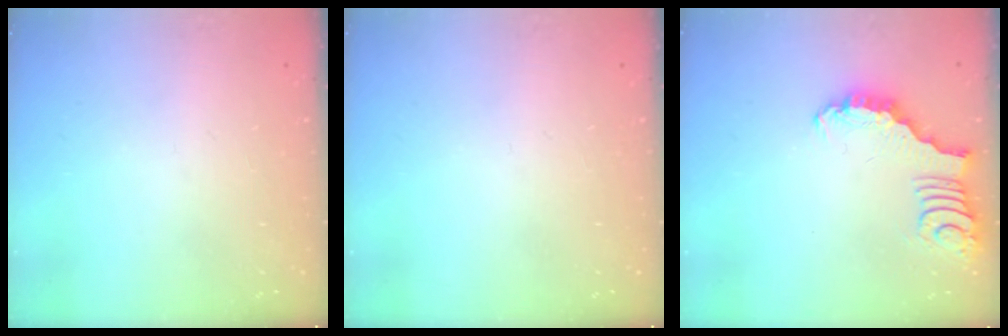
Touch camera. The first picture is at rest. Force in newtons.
{"total": 0.0}
{"total": 2.8, "press": 2.8, "slide": 0.3}